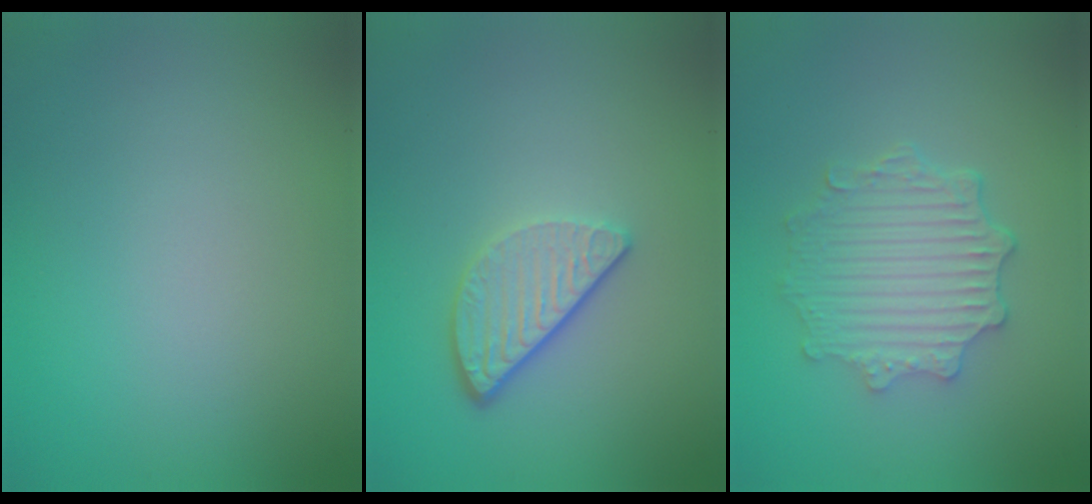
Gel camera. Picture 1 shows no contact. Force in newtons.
{"total": 3.1, "press": 2.5, "slide": 1.8}
{"total": 4.6, "press": 3.7, "slide": 2.7}